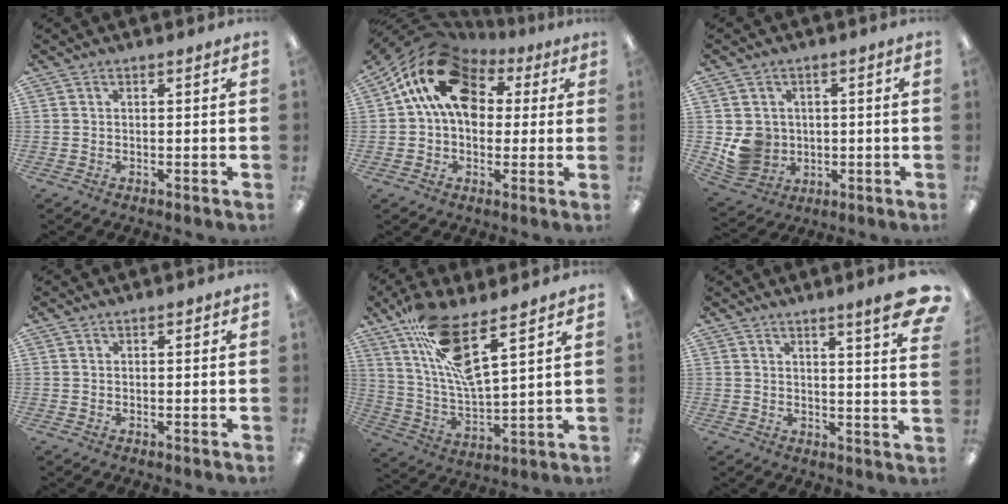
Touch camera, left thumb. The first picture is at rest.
{"total": 16.3, "force": [5.9, 11.5, 9.9], "torque": [-0.184, -0.010, 0.109]}
{"total": 7.9, "force": [0.1, 7.6, 2.0], "torque": [-0.043, 0.005, 0.013]}
{"total": 0.0}
{"total": 14.8, "force": [10.0, 3.3, 10.4], "torque": [-0.207, -0.047, 0.174]}
{"total": 7.6, "force": [5.4, 0.3, 5.3], "torque": [-0.066, -0.040, 0.083]}